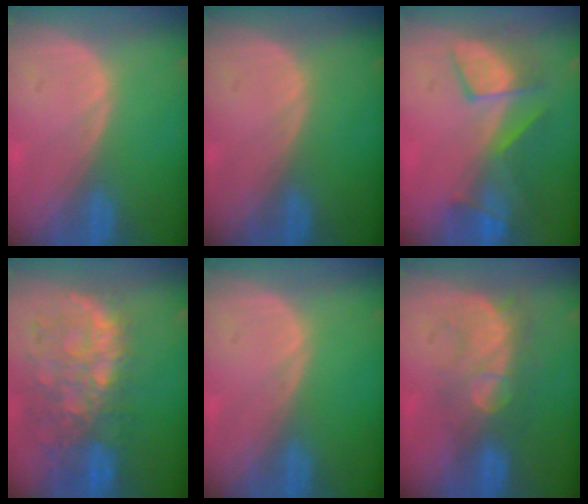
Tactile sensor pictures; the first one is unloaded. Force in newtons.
{"total": 0.0}
{"total": 7.7, "press": 7.3, "slide": 2.6}
{"total": 11.1, "press": 9.7, "slide": 5.5}
{"total": 0.0}
{"total": 8.3, "press": 7.6, "slide": 3.3}